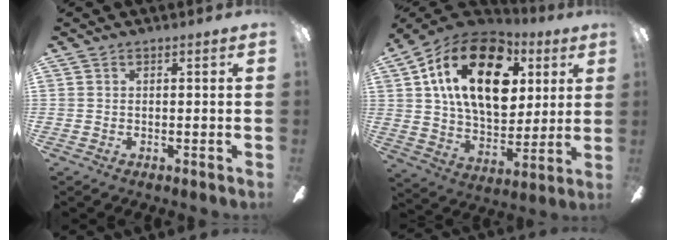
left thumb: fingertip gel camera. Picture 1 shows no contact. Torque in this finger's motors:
{"motor_torque": [2.50, 2.51, 1.34, -1.43, 0.25]}